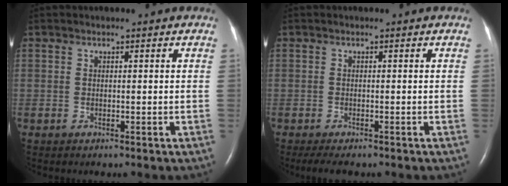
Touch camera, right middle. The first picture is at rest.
{"total": 3.9, "force": [-3.0, 1.1, 2.2], "torque": [-0.039, -0.012, -0.042]}